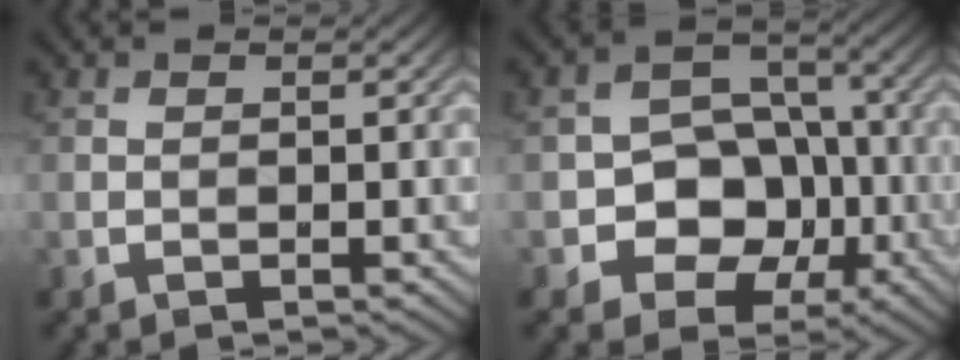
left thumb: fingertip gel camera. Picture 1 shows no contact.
{"total": 9.9, "force": [-2.9, 8.1, 4.9], "torque": [-0.066, -0.009, -0.080]}